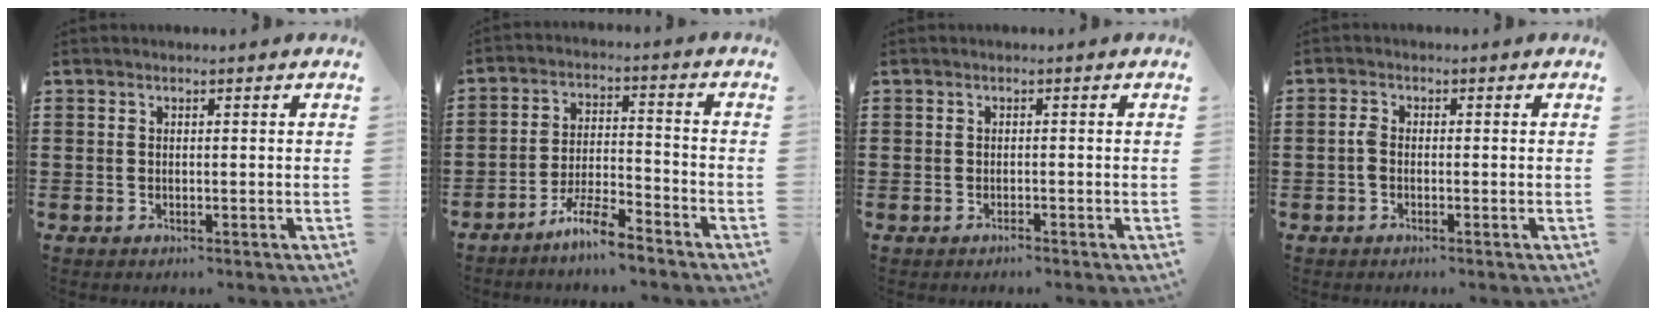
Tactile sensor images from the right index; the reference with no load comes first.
{"total": 6.5, "force": [-5.6, 0.6, 3.2], "torque": [-0.066, 0.004, -0.107]}
{"total": 0.7, "force": [-0.7, 0.2, 0.2], "torque": [-0.006, -0.001, -0.015]}
{"total": 1.7, "force": [-0.5, 0.8, 1.4], "torque": [-0.035, -0.002, -0.012]}